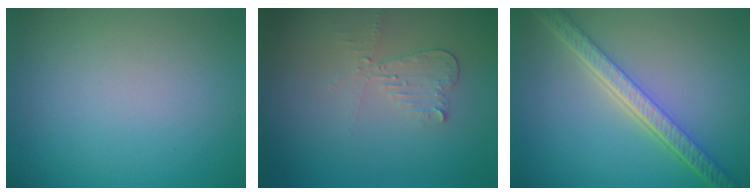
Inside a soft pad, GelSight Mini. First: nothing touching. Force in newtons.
{"total": 2.1, "press": 2.1, "slide": 0.4}
{"total": 5.7, "press": 4.4, "slide": 3.7}